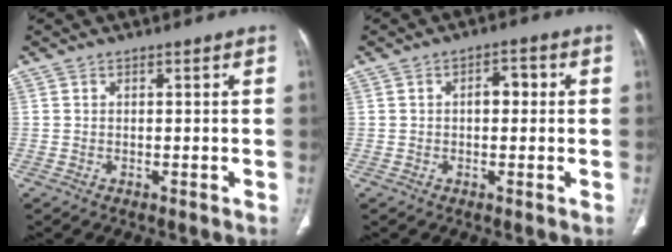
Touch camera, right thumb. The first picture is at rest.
{"total": 3.6, "force": [0.2, 2.2, 2.8], "torque": [-0.032, 0.014, -0.001]}